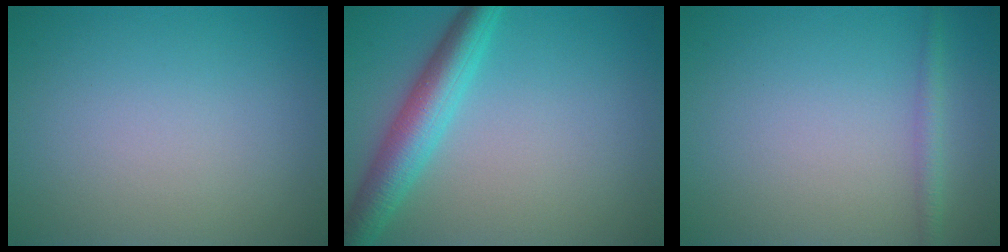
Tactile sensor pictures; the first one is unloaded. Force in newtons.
{"total": 5.0, "press": 5.0, "slide": 0.2}
{"total": 1.4, "press": 1.4, "slide": 0.1}